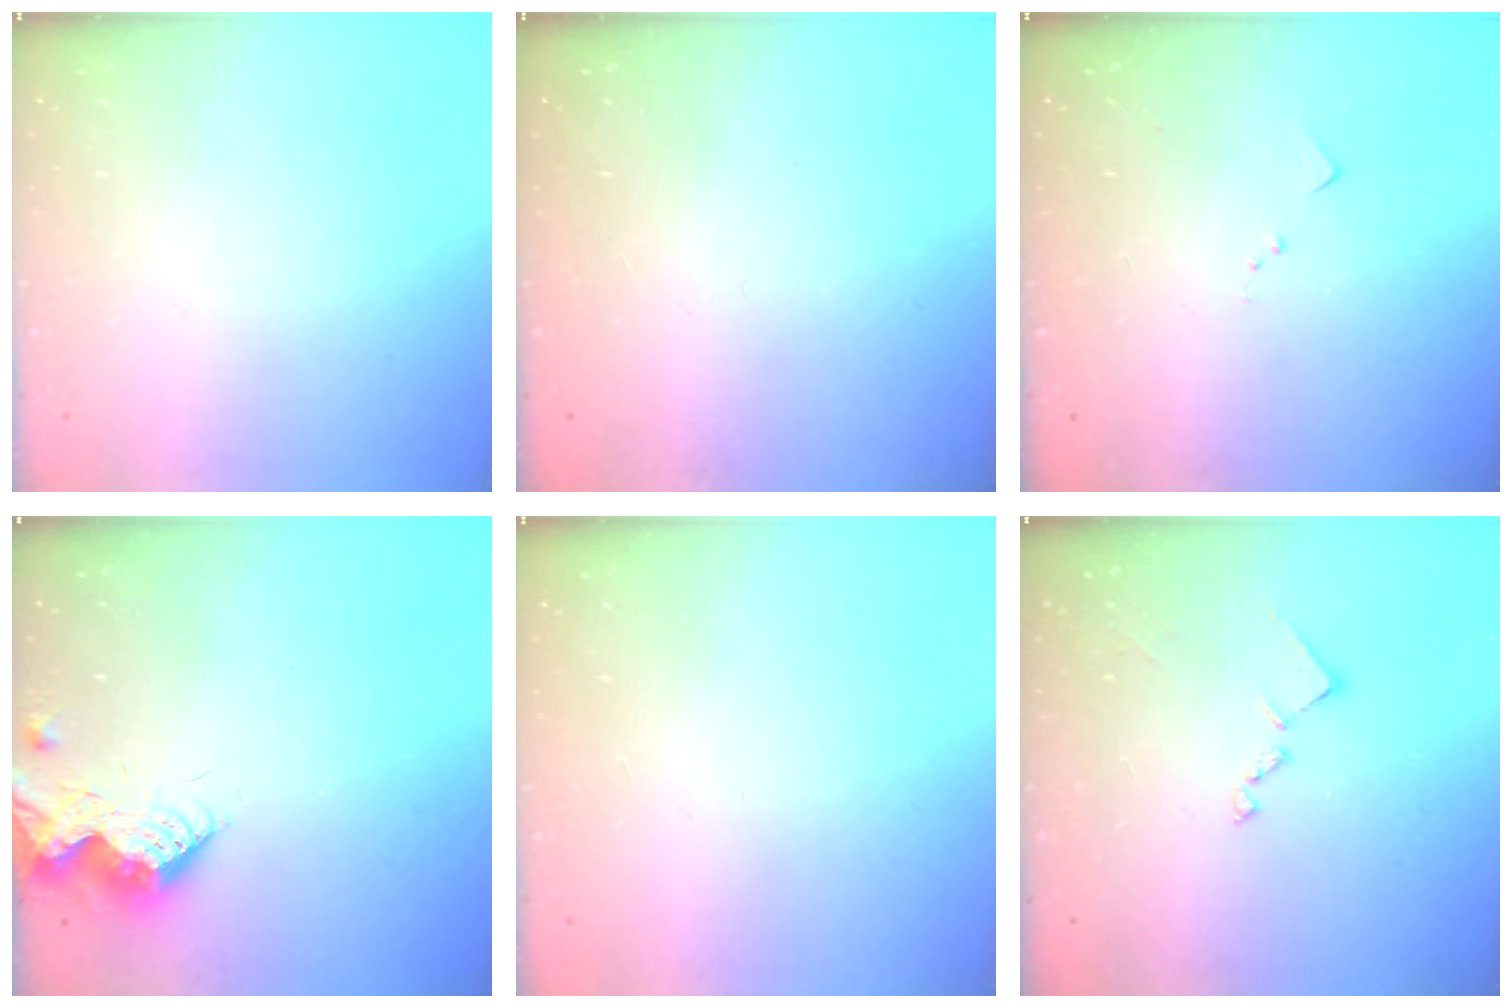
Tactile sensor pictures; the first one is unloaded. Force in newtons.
{"total": 1.1, "press": 1.0, "slide": 0.1}
{"total": 4.9, "press": 4.8, "slide": 0.7}
{"total": 10.6, "press": 10.6, "slide": 0.2}
{"total": 1.0, "press": 0.9, "slide": 0.1}
{"total": 9.9, "press": 9.9, "slide": 0.5}